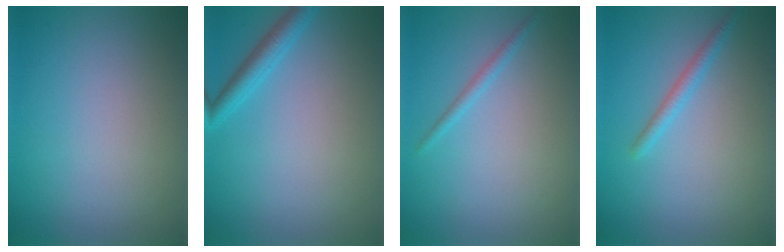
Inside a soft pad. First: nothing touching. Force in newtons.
{"total": 2.2, "press": 2.2, "slide": 0.1}
{"total": 1.0, "press": 1.0, "slide": 0.0}
{"total": 1.5, "press": 1.5, "slide": 0.1}